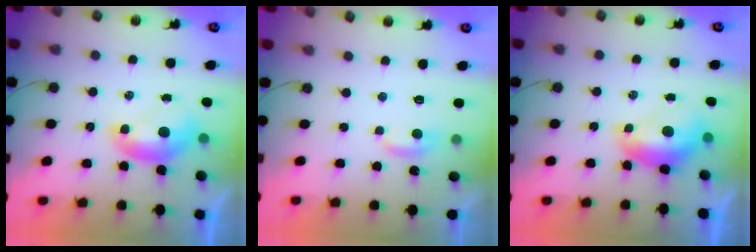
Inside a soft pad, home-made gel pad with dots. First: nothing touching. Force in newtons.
{"total": 2.9, "press": 2.9, "slide": 0.3}
{"total": 1.3, "press": 1.0, "slide": 0.8}